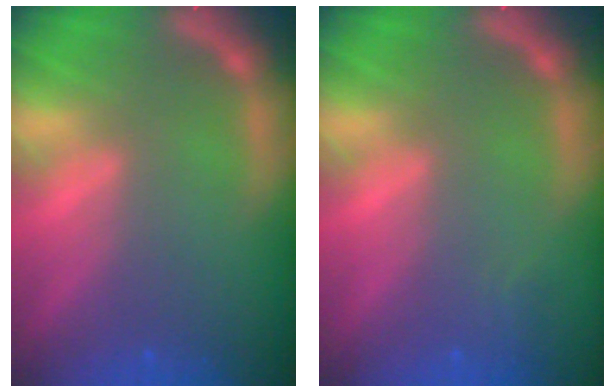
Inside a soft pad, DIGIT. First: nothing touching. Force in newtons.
{"total": 0.9}